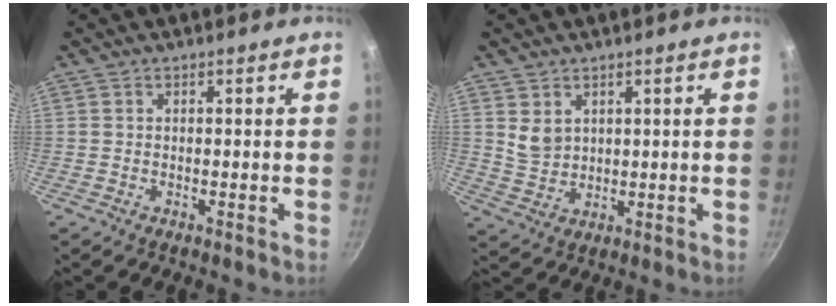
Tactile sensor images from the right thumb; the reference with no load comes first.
{"total": 4.4, "force": [1.9, 3.4, 2.2], "torque": [-0.026, -0.012, 0.045]}